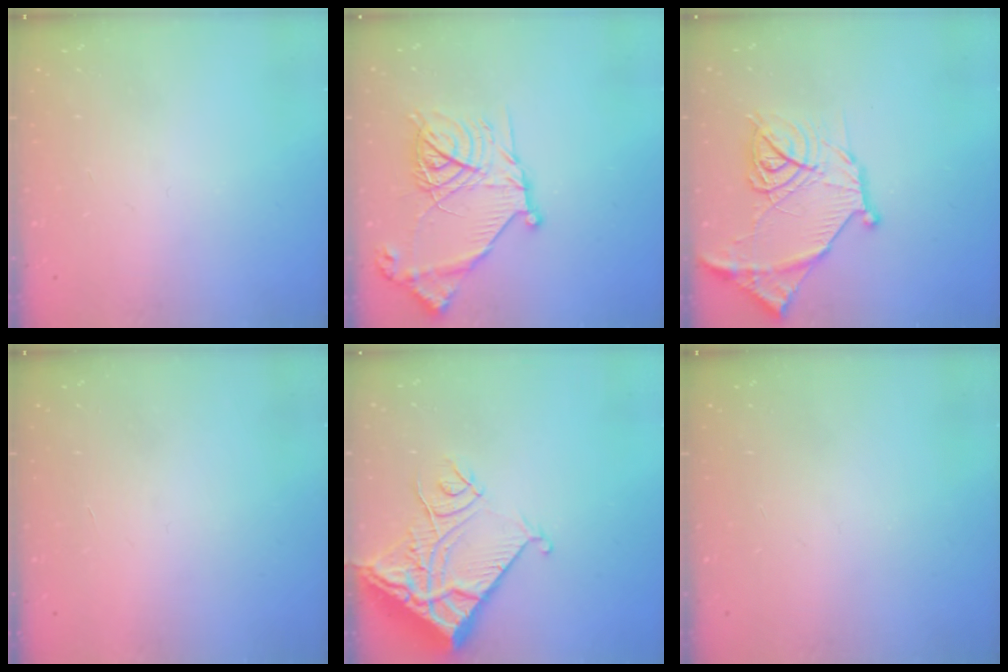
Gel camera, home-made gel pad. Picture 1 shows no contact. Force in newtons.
{"total": 18.8, "press": 18.7, "slide": 2.0}
{"total": 16.8, "press": 16.7, "slide": 1.5}
{"total": 1.7, "press": 1.7, "slide": 0.1}
{"total": 12.8, "press": 12.7, "slide": 1.7}
{"total": 0.0}